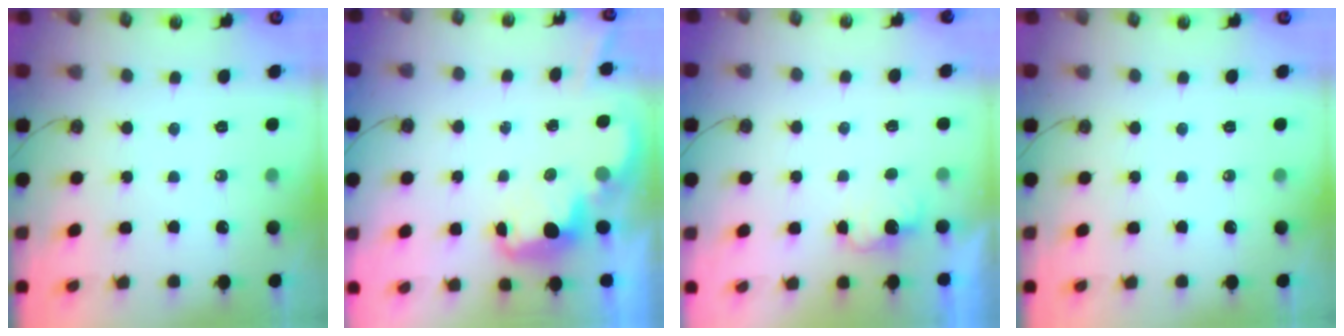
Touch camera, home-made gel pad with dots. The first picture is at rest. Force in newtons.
{"total": 2.7, "press": 2.6, "slide": 0.4}
{"total": 2.6, "press": 2.5, "slide": 0.9}
{"total": 0.0}